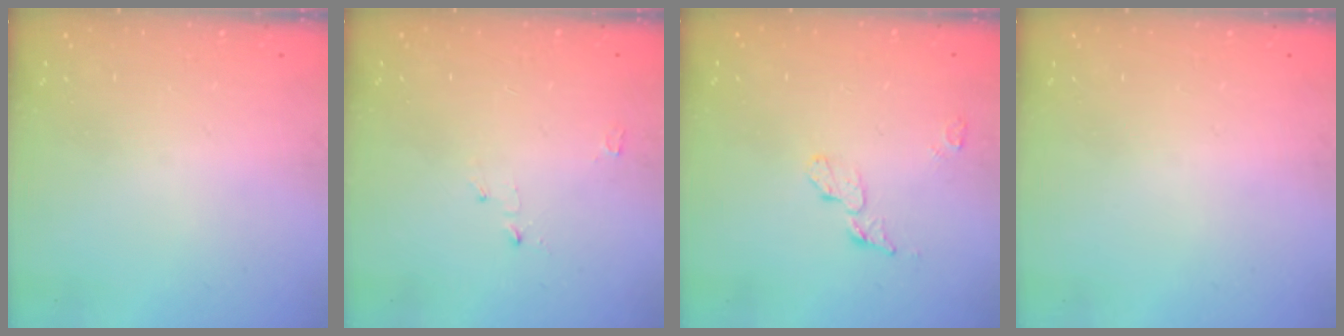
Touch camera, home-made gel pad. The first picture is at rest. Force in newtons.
{"total": 2.7, "press": 2.6, "slide": 0.3}
{"total": 4.8, "press": 4.8, "slide": 0.3}
{"total": 0.0}